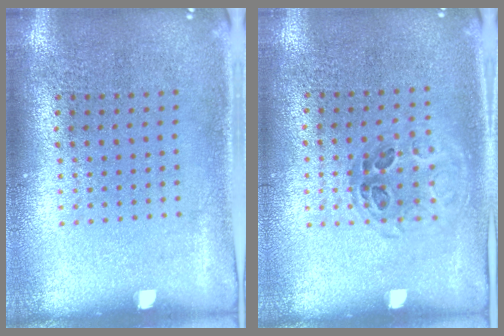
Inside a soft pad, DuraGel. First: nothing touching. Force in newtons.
{"total": 1.0, "press": 0.8, "slide": 0.6}